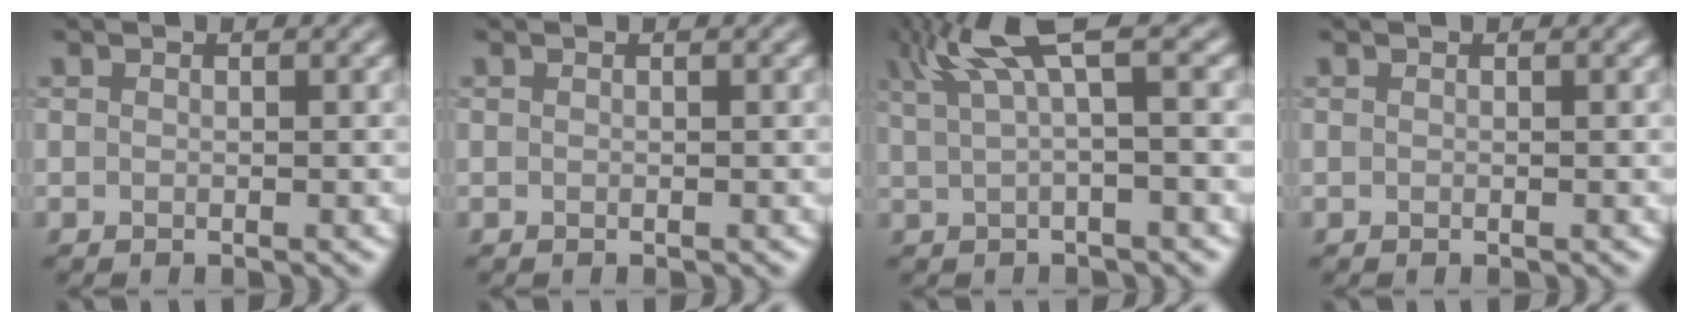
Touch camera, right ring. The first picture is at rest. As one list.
[{"total": 0.0}, {"total": 5.2, "force": [2.5, 0.8, 4.5], "torque": [-0.073, 0.023, 0.047]}, {"total": 0.0}]